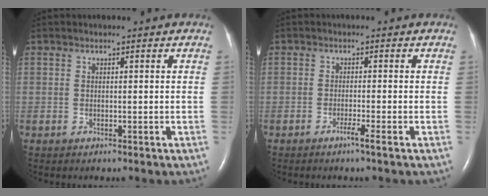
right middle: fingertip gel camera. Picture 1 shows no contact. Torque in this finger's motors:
{"motor_torque": [0.21, -0.21, 0.00, 0.01]}